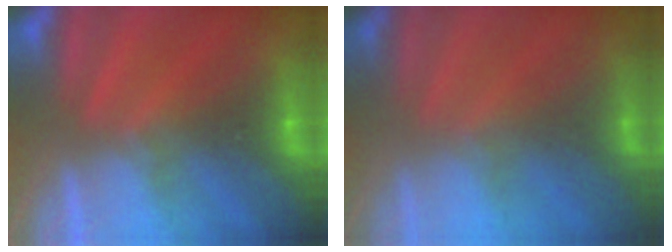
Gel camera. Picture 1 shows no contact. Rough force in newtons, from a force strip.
{"total": 1.6}